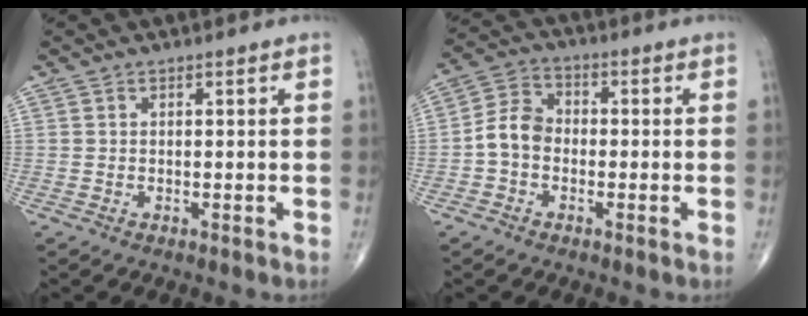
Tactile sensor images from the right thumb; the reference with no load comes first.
{"total": 6.4, "force": [-1.4, 4.9, 3.9], "torque": [-0.061, 0.024, -0.041]}